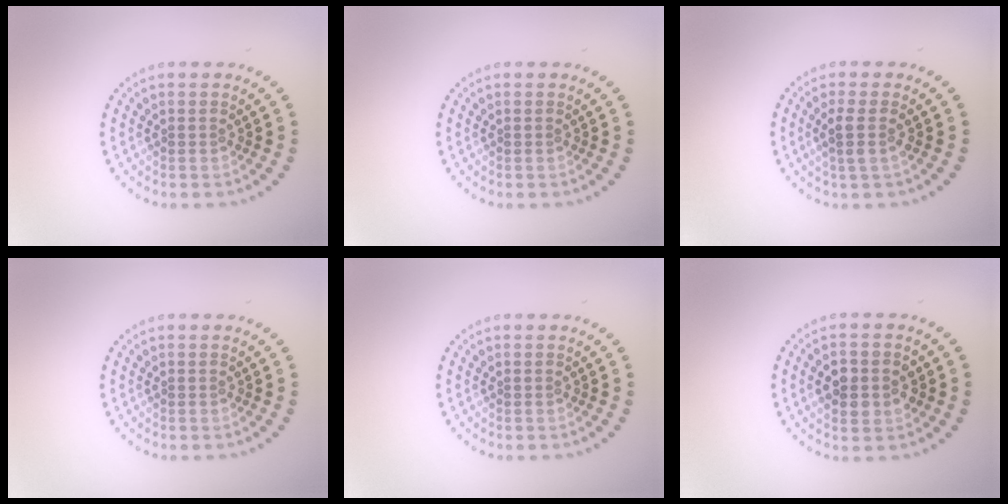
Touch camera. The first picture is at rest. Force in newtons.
{"total": 0.0}
{"total": 1.9, "press": 1.6, "slide": 0.9}
{"total": 0.0}
{"total": 0.0}
{"total": 3.7, "press": 3.7, "slide": 0.2}